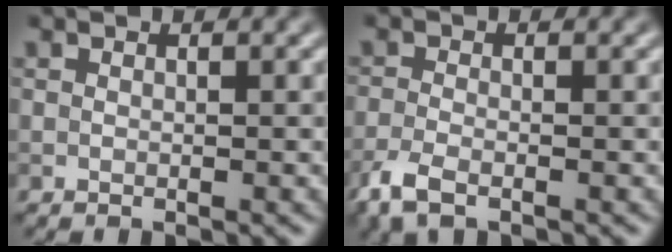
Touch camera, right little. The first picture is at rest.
{"total": 3.0, "force": [-2.0, 1.1, 2.0], "torque": [-0.048, -0.009, -0.048]}